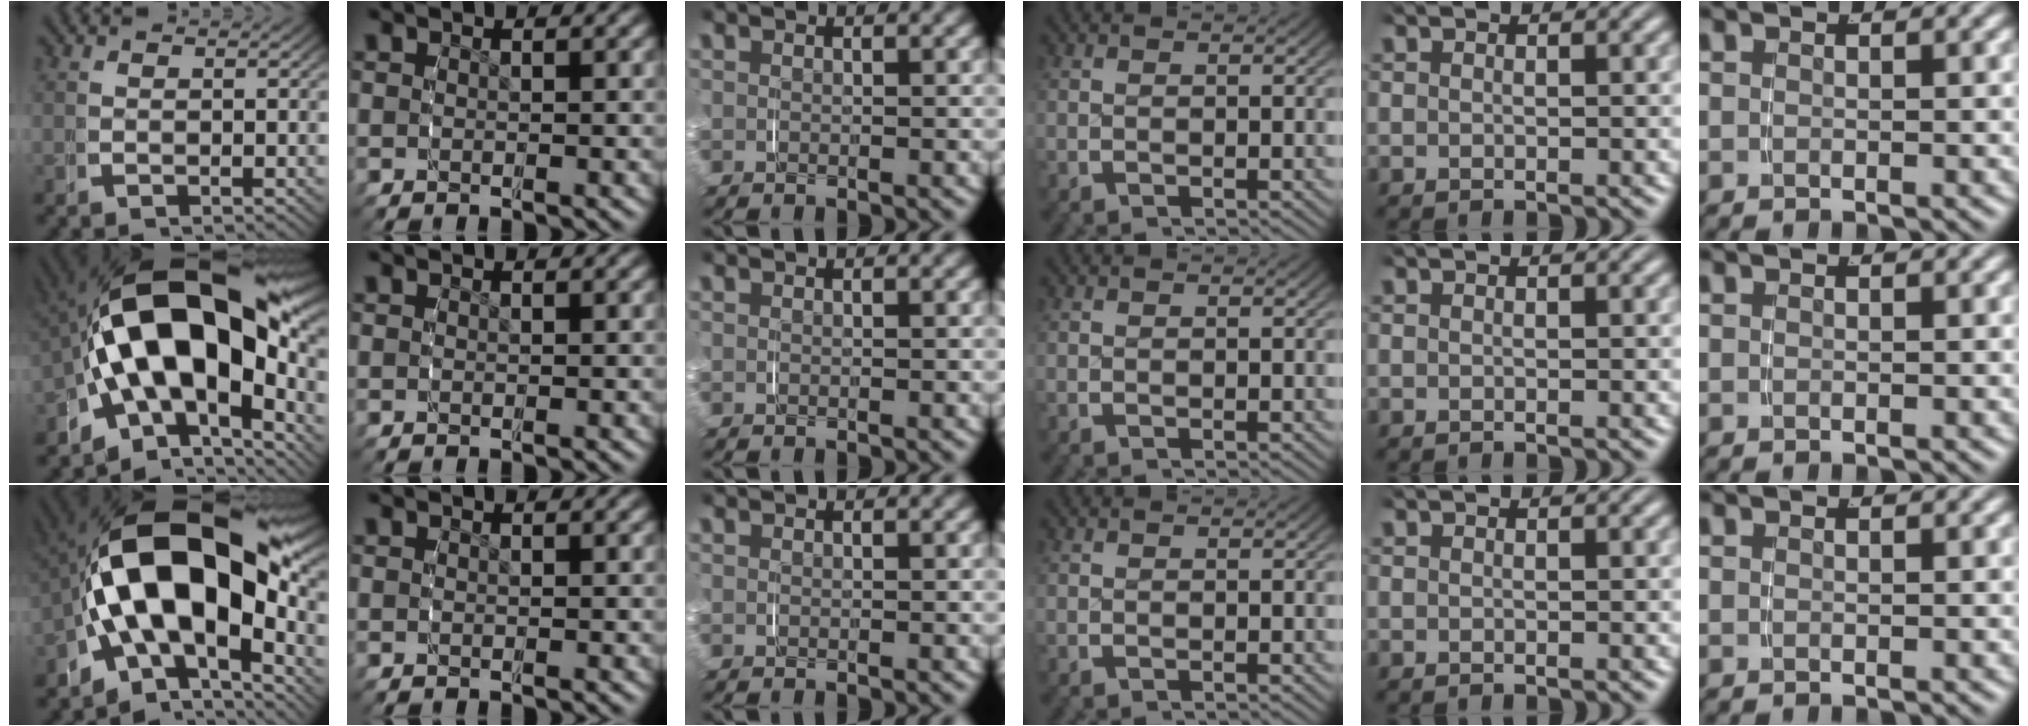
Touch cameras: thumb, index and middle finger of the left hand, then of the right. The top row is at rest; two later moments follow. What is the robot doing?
{"motion": "grasp_and_lifting", "object": "phone"}